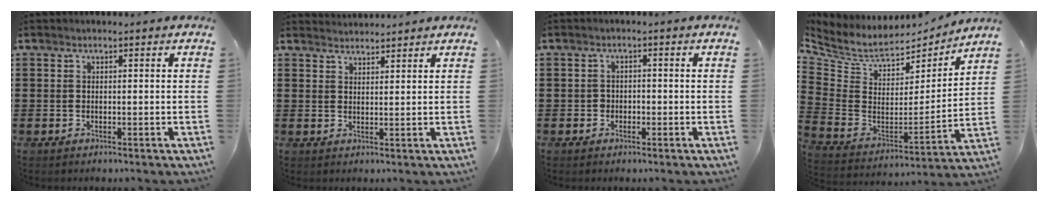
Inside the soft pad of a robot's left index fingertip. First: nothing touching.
{"total": 2.0, "force": [2.0, 0.0, -0.3], "torque": [0.002, -0.002, 0.040]}
{"total": 1.3, "force": [-0.7, 1.1, 0.4], "torque": [-0.011, 0.002, -0.016]}
{"total": 6.5, "force": [5.1, 3.3, 2.3], "torque": [-0.078, -0.038, 0.087]}